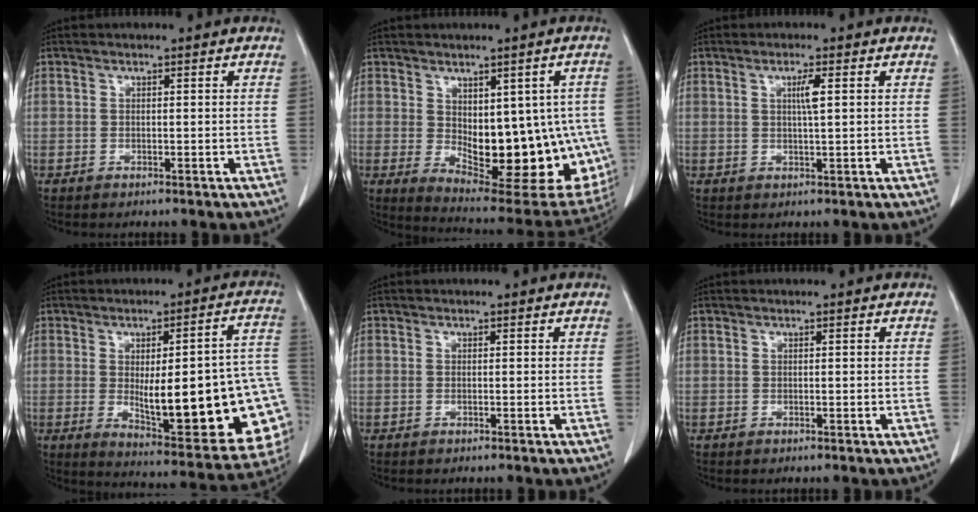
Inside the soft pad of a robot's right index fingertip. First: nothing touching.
{"total": 18.9, "force": [-2.2, 8.7, 16.6], "torque": [-0.165, 0.000, 0.000]}
{"total": 2.5, "force": [0.7, -0.1, 2.4], "torque": [-0.044, -0.001, 0.011]}
{"total": 25.4, "force": [-3.3, 6.1, 24.5], "torque": [-0.237, 0.009, -0.021]}
{"total": 0.0}
{"total": 0.0}